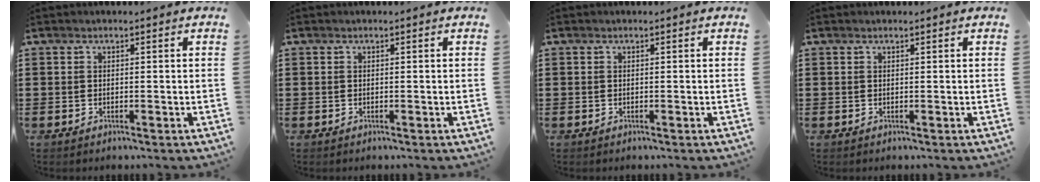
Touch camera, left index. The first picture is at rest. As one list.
[{"total": 0.0}, {"total": 0.0}, {"total": 0.0}]